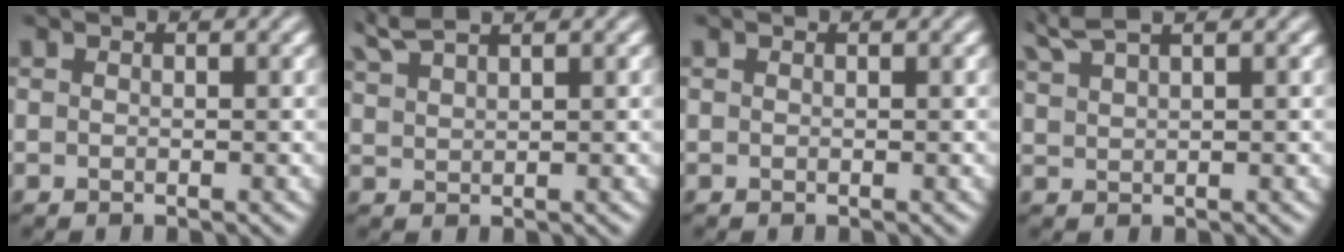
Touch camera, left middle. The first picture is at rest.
{"total": 2.9, "force": [2.7, 0.1, 1.0], "torque": [-0.026, 0.014, 0.063]}
{"total": 0.0}
{"total": 3.1, "force": [2.8, 0.3, 1.4], "torque": [-0.032, 0.018, 0.059]}